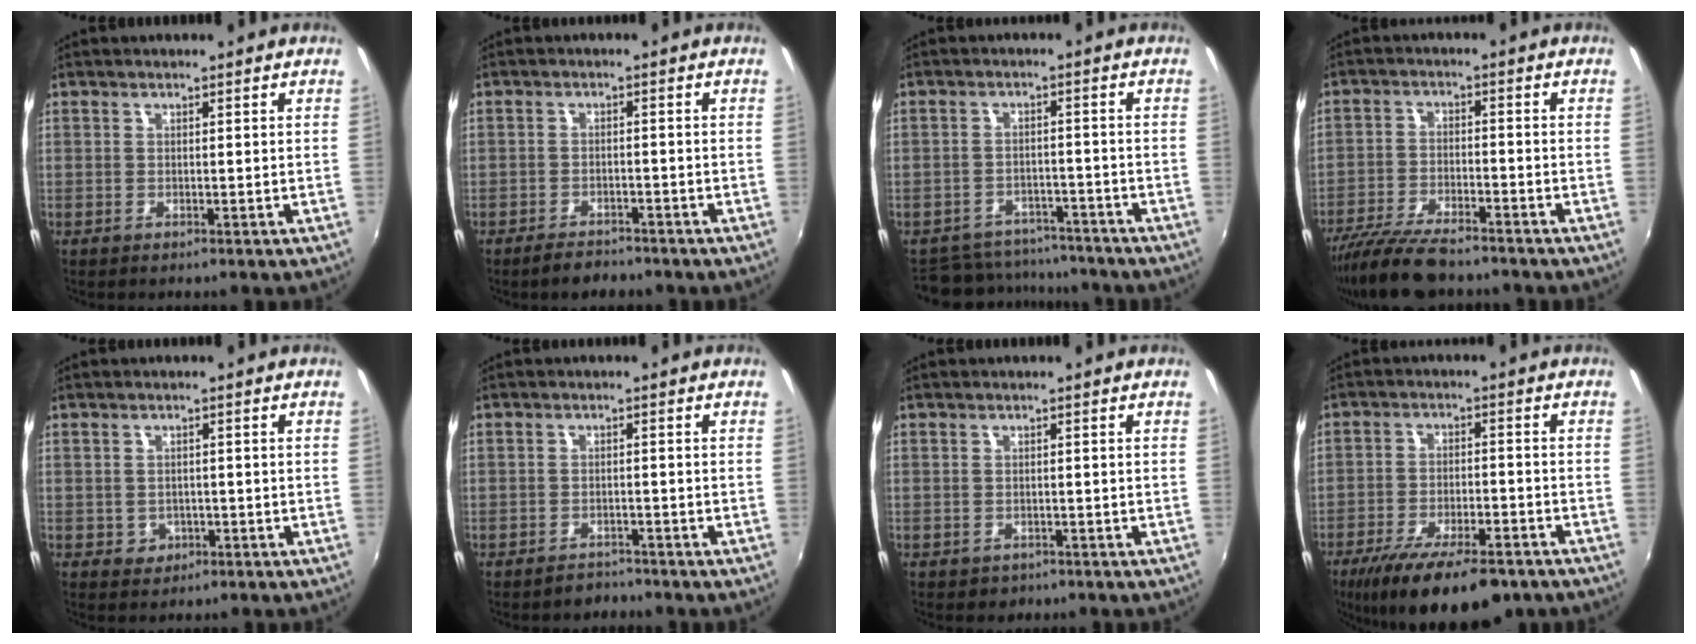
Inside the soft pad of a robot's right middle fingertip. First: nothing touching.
{"total": 3.9, "force": [-3.3, 1.7, 1.2], "torque": [-0.036, 0.002, -0.053]}
{"total": 11.6, "force": [-10.3, 4.8, 2.4], "torque": [-0.068, 0.012, -0.141]}
{"total": 11.1, "force": [-9.5, 2.3, 5.2], "torque": [-0.126, -0.028, -0.172]}
{"total": 3.0, "force": [-0.8, 2.7, 0.8], "torque": [-0.020, 0.000, -0.006]}
{"total": 2.6, "force": [-2.2, 1.3, -0.1], "torque": [-0.005, 0.004, -0.036]}
{"total": 1.9, "force": [-1.0, 1.5, 0.5], "torque": [-0.014, -0.005, -0.011]}
{"total": 17.2, "force": [-12.2, 5.8, 10.7], "torque": [-0.202, -0.040, -0.186]}